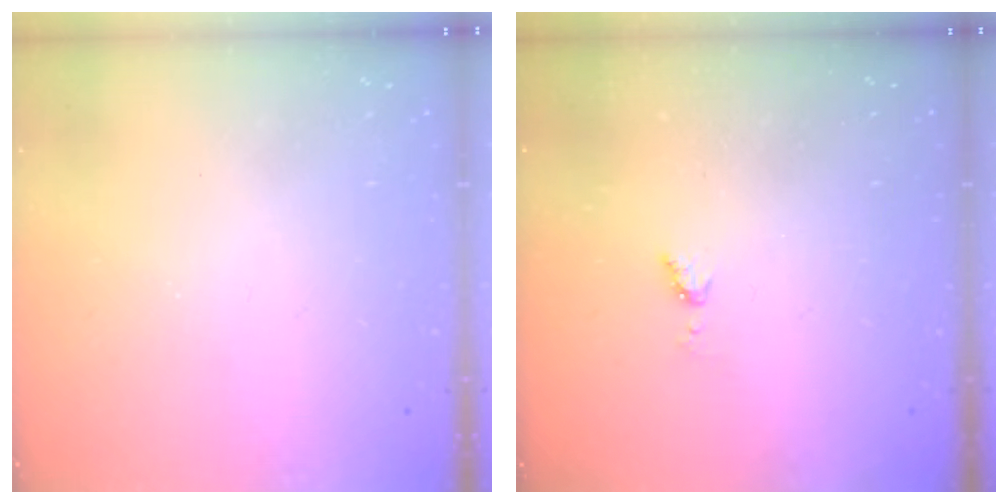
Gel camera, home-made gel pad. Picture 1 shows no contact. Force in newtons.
{"total": 4.0, "press": 4.0, "slide": 0.5}